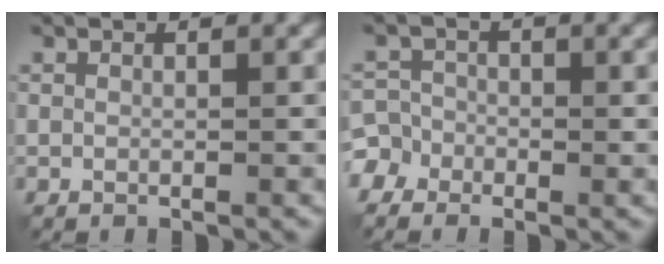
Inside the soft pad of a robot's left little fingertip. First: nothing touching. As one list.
[{"total": 4.1, "force": [-2.1, 3.5, 0.7], "torque": [0.006, 0.005, -0.051]}]